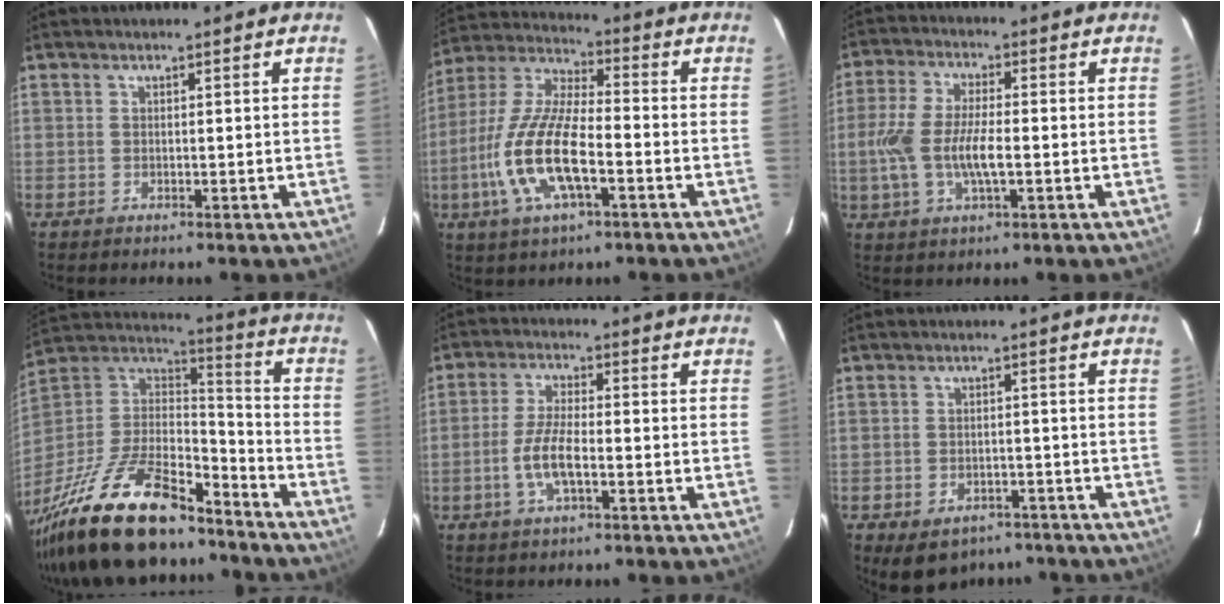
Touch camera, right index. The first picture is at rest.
{"total": 16.1, "force": [-5.1, 5.4, 14.3], "torque": [-0.304, -0.008, -0.100]}
{"total": 10.0, "force": [-1.7, 3.5, 9.2], "torque": [-0.194, -0.001, -0.033]}
{"total": 31.0, "force": [-22.0, 11.4, 18.6], "torque": [-0.380, -0.027, -0.360]}
{"total": 6.8, "force": [-2.2, 2.0, 6.1], "torque": [-0.128, 0.001, -0.045]}
{"total": 10.8, "force": [-7.4, 6.6, 4.3], "torque": [-0.095, 0.006, -0.085]}